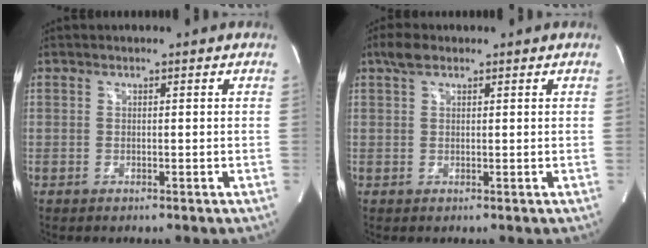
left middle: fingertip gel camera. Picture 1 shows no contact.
{"total": 2.5, "force": [1.7, 1.1, 1.4], "torque": [-0.035, 0.013, 0.033]}